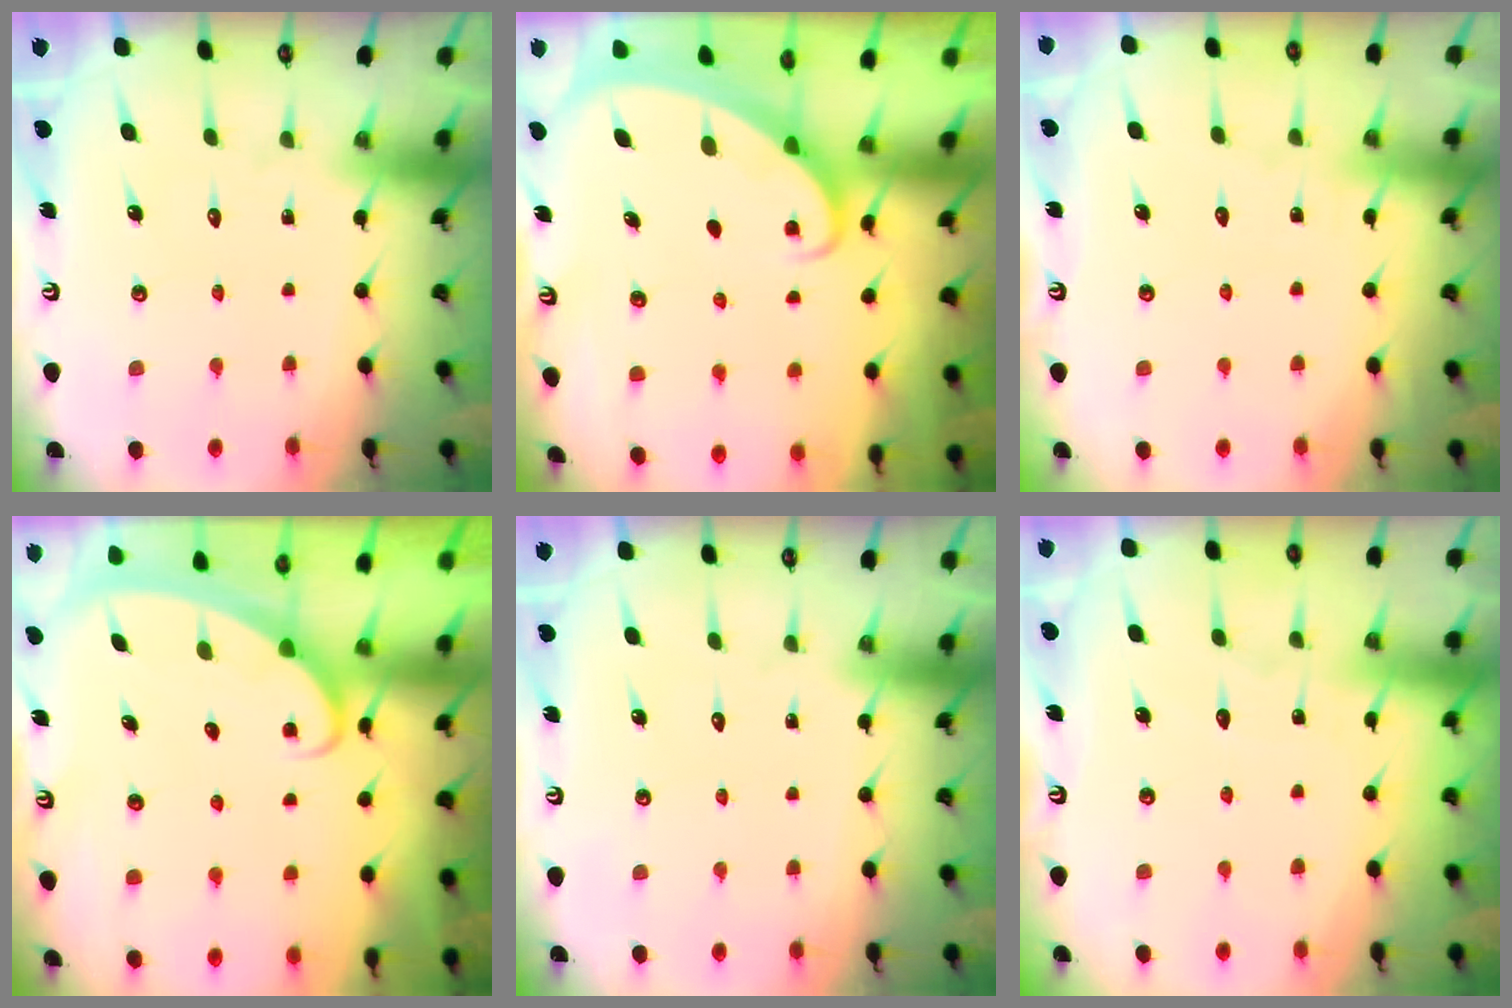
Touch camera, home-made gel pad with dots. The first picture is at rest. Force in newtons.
{"total": 1.5, "press": 1.5, "slide": 0.1}
{"total": 3.0, "press": 2.9, "slide": 0.3}
{"total": 2.5, "press": 2.5, "slide": 0.3}
{"total": 0.0}
{"total": 3.2, "press": 3.2, "slide": 0.3}